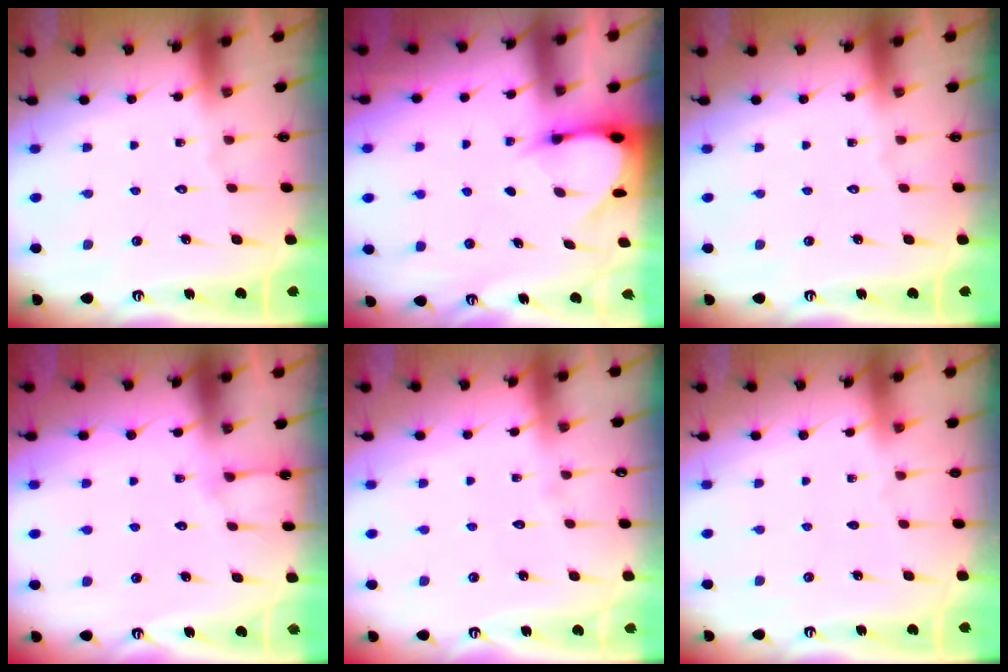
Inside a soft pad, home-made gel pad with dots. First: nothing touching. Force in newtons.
{"total": 3.5, "press": 3.4, "slide": 0.3}
{"total": 0.0}
{"total": 5.1, "press": 5.1, "slide": 0.5}
{"total": 1.8, "press": 1.8, "slide": 0.1}
{"total": 0.5, "press": 0.2, "slide": 0.5}